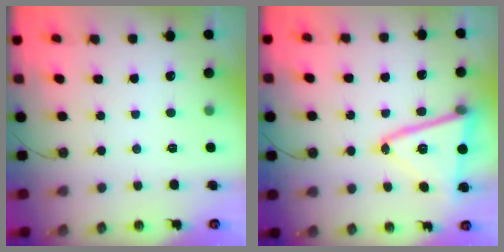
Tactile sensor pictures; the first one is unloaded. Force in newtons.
{"total": 15.9, "press": 15.6, "slide": 2.9}